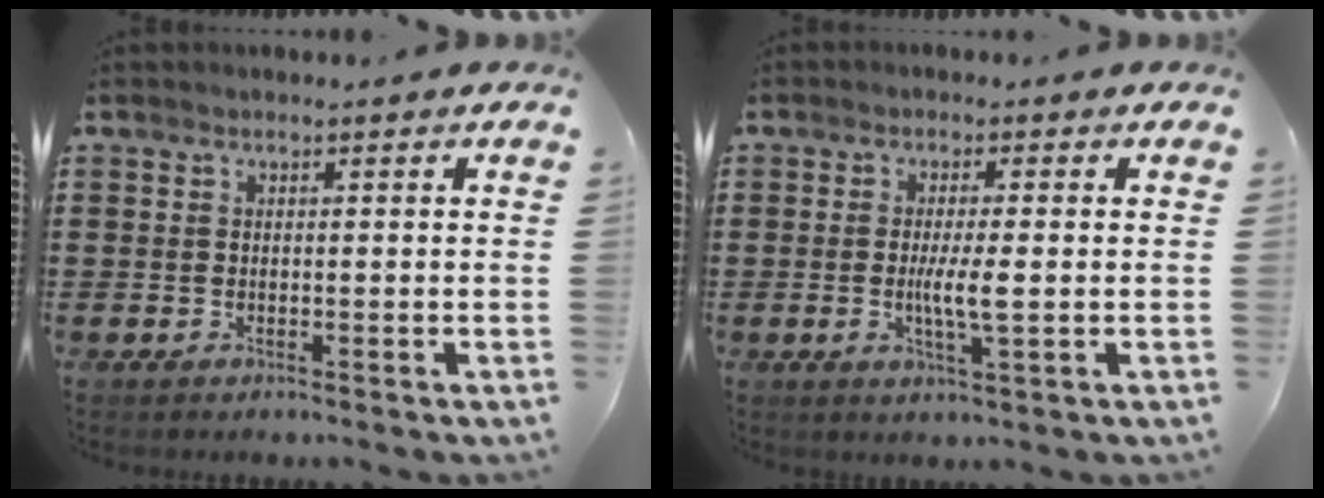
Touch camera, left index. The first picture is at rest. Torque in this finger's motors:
{"motor_torque": [0.67, 0.11, 0.34, 0.12]}